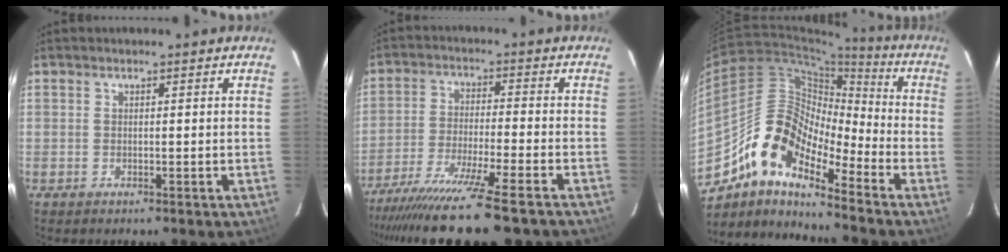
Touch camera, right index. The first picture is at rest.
{"total": 16.8, "force": [-14.2, -0.5, 9.1], "torque": [-0.185, -0.050, -0.237]}
{"total": 14.5, "force": [-10.5, 5.0, 8.7], "torque": [-0.146, 0.009, -0.214]}